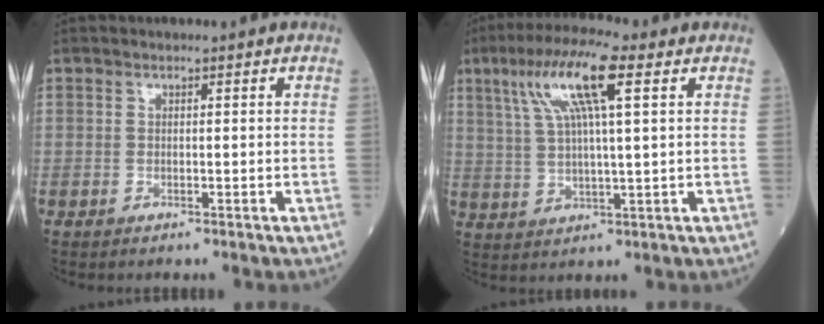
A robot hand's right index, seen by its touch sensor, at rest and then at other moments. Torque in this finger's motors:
{"motor_torque": [1.47, 0.67, 0.68, 0.21]}